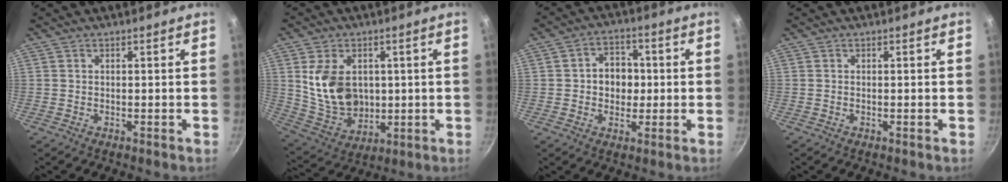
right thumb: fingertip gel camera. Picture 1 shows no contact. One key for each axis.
{"total": 13.2, "fx": 2.0, "fy": 9.7, "fz": 8.8, "tx": -0.137, "ty": -0.021, "tz": 0.056}
{"total": 7.5, "fx": 0.2, "fy": 6.0, "fz": 4.4, "tx": -0.028, "ty": 0.011, "tz": -0.004}
{"total": 0.0}